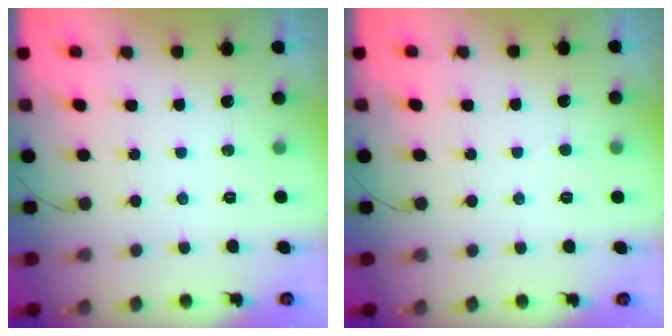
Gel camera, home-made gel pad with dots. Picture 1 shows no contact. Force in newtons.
{"total": 2.5, "press": 2.5, "slide": 0.2}